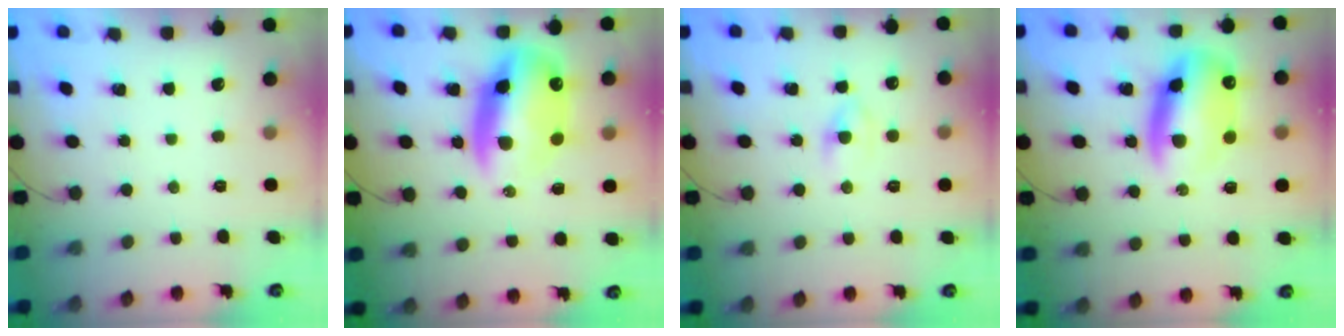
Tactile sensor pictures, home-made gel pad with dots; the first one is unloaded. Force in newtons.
{"total": 14.2, "press": 13.7, "slide": 3.7}
{"total": 2.2, "press": 1.9, "slide": 1.1}
{"total": 13.8, "press": 13.5, "slide": 3.0}